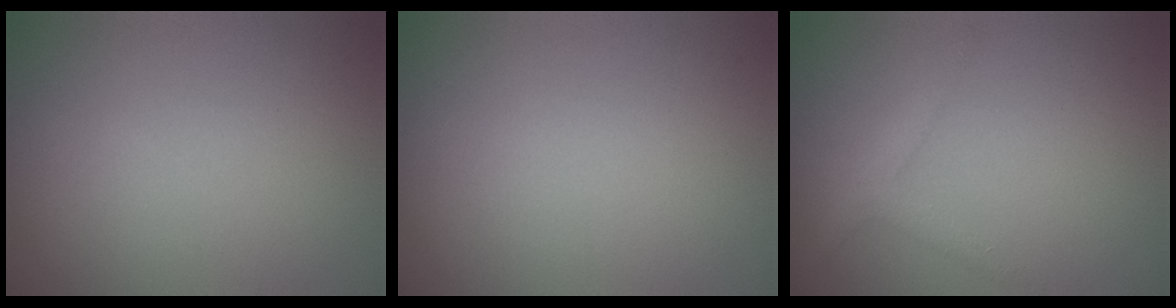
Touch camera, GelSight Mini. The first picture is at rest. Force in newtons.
{"total": 0.0}
{"total": 2.0, "press": 2.0, "slide": 0.2}